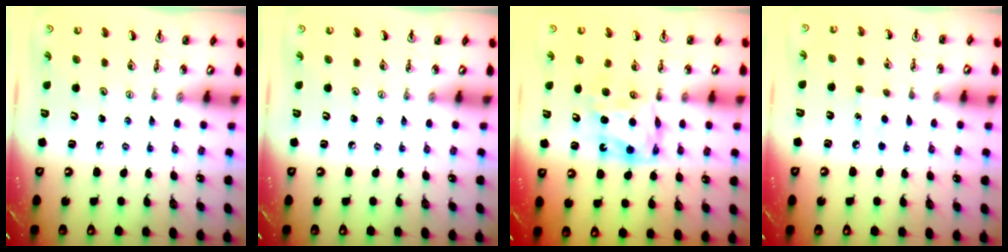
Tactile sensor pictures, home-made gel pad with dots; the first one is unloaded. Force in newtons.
{"total": 0.0}
{"total": 7.0, "press": 7.0, "slide": 0.4}
{"total": 6.3, "press": 6.3, "slide": 0.8}